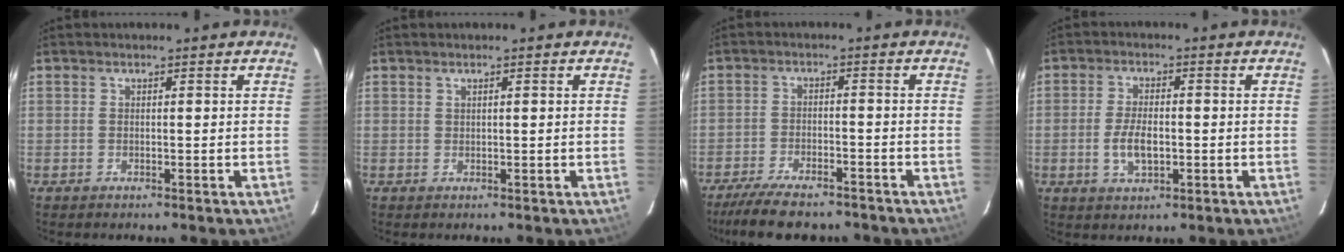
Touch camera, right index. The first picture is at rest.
{"total": 0.5, "force": [0.3, 0.1, 0.4], "torque": [-0.007, 0.003, 0.006]}
{"total": 11.9, "force": [-10.0, 3.4, 5.5], "torque": [-0.123, -0.021, -0.161]}
{"total": 5.6, "force": [-1.3, 2.7, 4.8], "torque": [-0.098, -0.001, -0.021]}